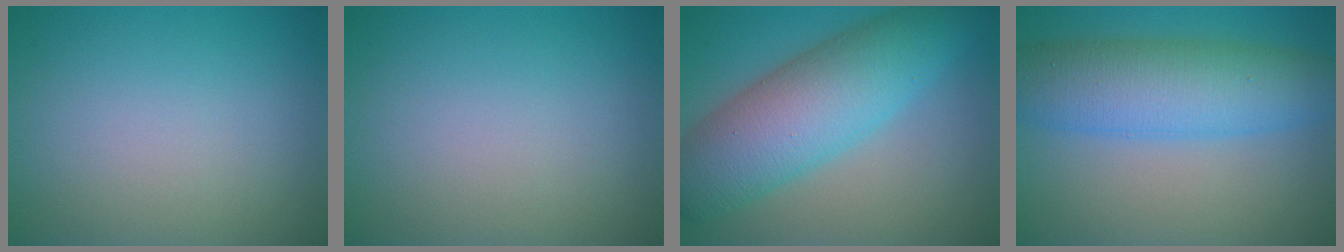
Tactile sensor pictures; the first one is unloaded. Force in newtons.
{"total": 0.0}
{"total": 9.2, "press": 9.2, "slide": 0.1}
{"total": 8.0, "press": 8.0, "slide": 0.2}